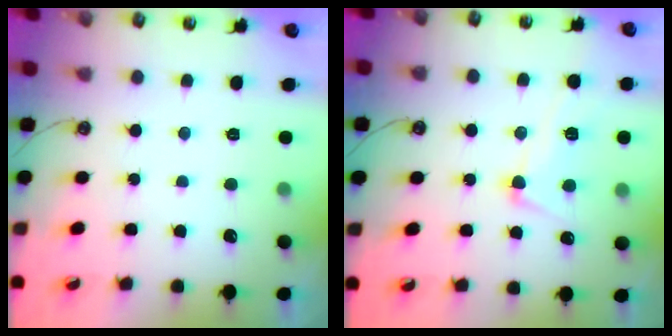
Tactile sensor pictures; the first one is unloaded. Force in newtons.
{"total": 4.6, "press": 4.5, "slide": 1.1}